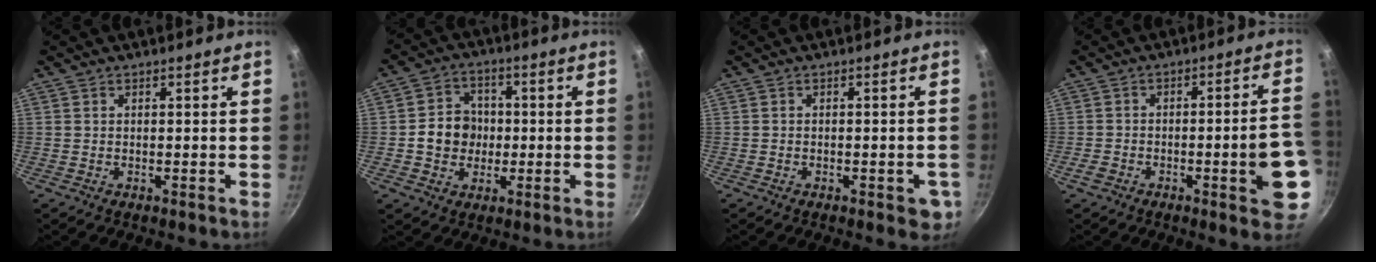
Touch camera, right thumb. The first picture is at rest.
{"total": 8.2, "force": [-0.5, 7.3, 3.6], "torque": [-0.026, 0.011, -0.018]}
{"total": 4.2, "force": [-1.6, 1.9, 3.3], "torque": [-0.025, 0.005, -0.018]}
{"total": 11.8, "force": [-4.1, 3.5, 10.5], "torque": [-0.118, 0.034, -0.055]}